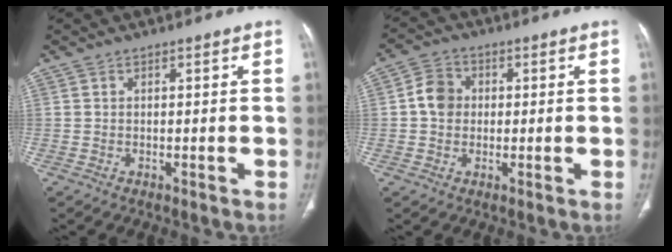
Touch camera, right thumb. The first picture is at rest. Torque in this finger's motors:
{"motor_torque": [0.81, 0.73, 0.58, -0.45, 0.01]}